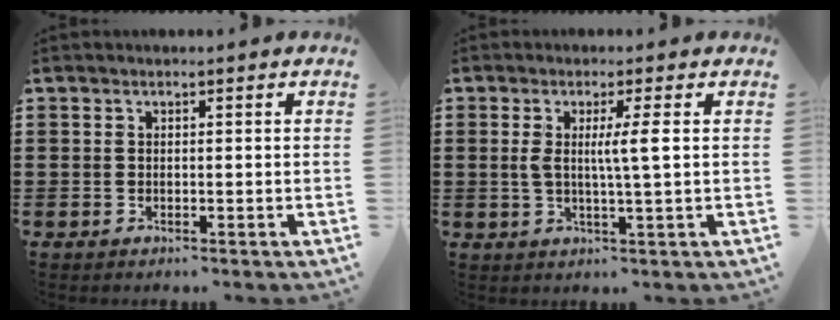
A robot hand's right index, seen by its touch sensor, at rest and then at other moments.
{"total": 4.6, "force": [0.6, 0.0, 4.6], "torque": [-0.087, -0.005, 0.005]}